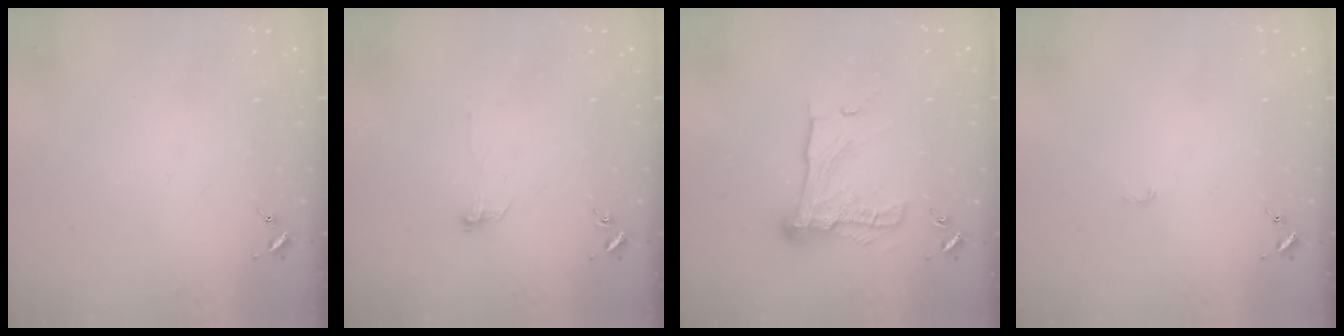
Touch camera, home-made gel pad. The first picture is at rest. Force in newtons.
{"total": 4.0, "press": 4.0, "slide": 0.2}
{"total": 15.8, "press": 15.8, "slide": 1.2}
{"total": 2.7, "press": 2.7, "slide": 0.3}